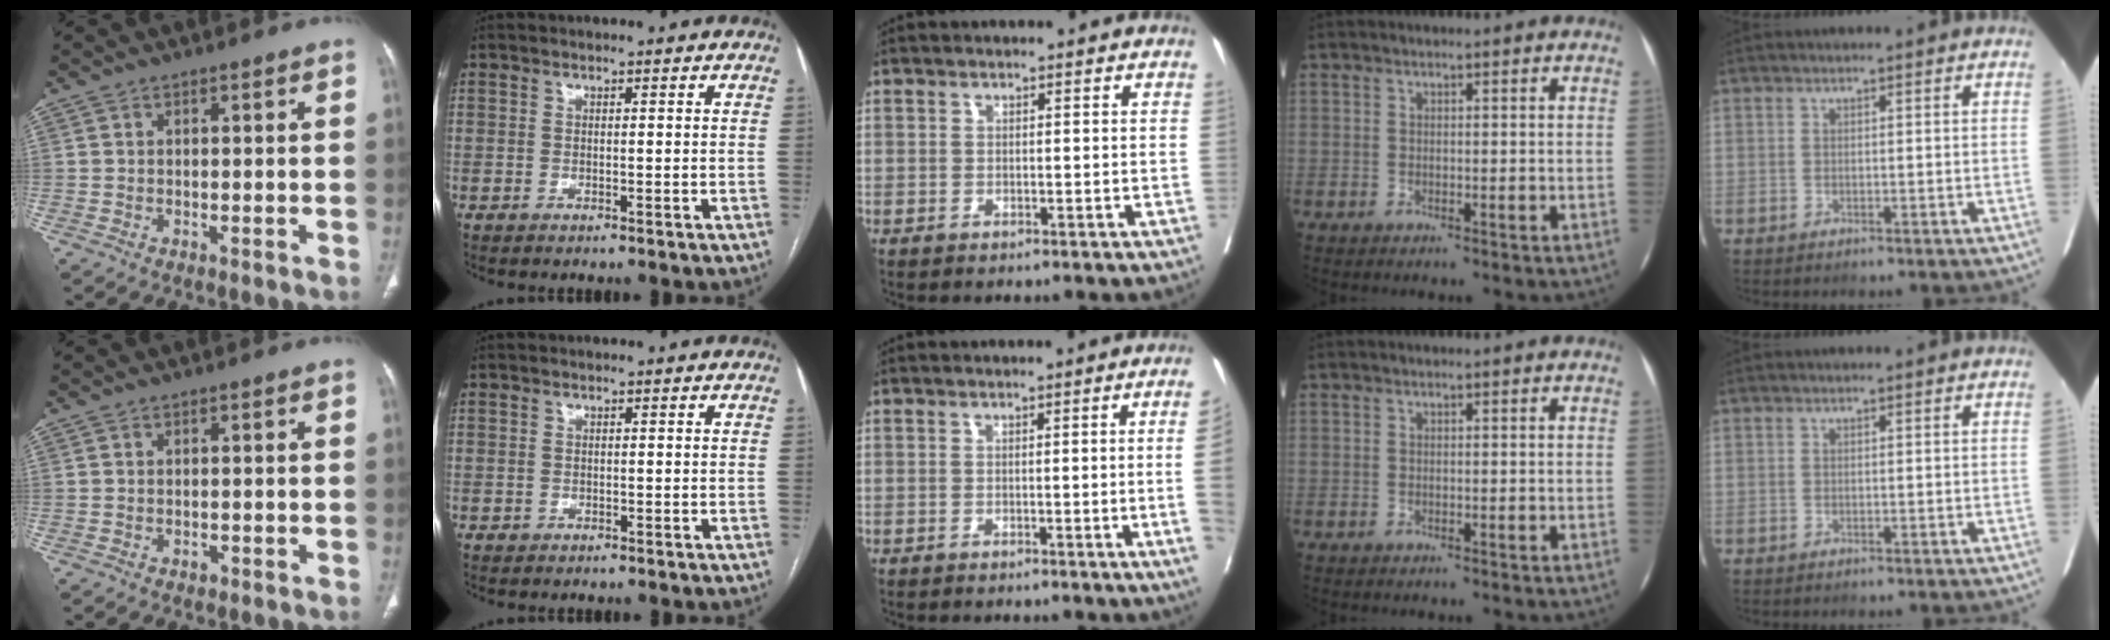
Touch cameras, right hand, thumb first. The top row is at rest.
{"thumb": {"total": 0.7, "force": [-0.4, 0.5, 0.3], "torque": [-0.005, 0.000, -0.005]}, "index": {"total": 0.6, "force": [-0.2, 0.6, 0.0], "torque": [0.001, 0.005, -0.005]}, "middle": {"total": 4.5, "force": [-0.8, -1.6, 4.1], "torque": [-0.044, -0.008, -0.010]}}